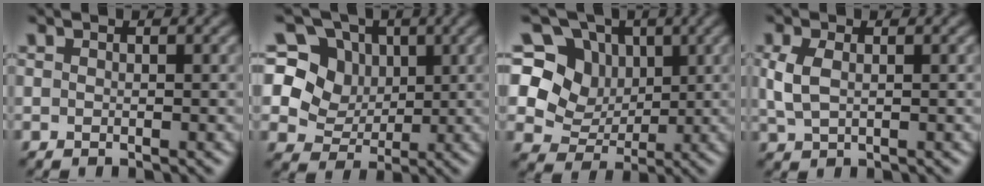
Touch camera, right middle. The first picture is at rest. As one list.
[{"total": 9.2, "force": [3.1, 7.7, 3.8], "torque": [-0.076, 0.014, 0.042]}, {"total": 7.6, "force": [2.1, 6.4, 3.5], "torque": [-0.061, 0.014, 0.008]}, {"total": 2.6, "force": [0.3, 1.5, 2.1], "torque": [-0.055, 0.000, 0.010]}]